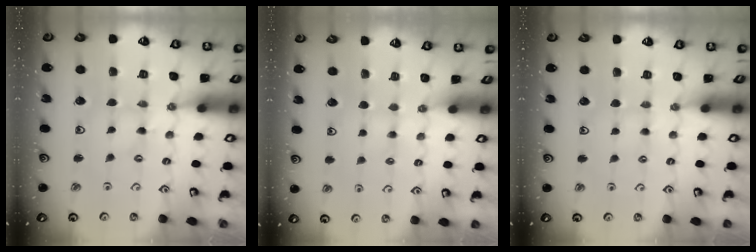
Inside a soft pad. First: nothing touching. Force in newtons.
{"total": 2.3, "press": 2.2, "slide": 0.5}
{"total": 2.1, "press": 2.1, "slide": 0.4}